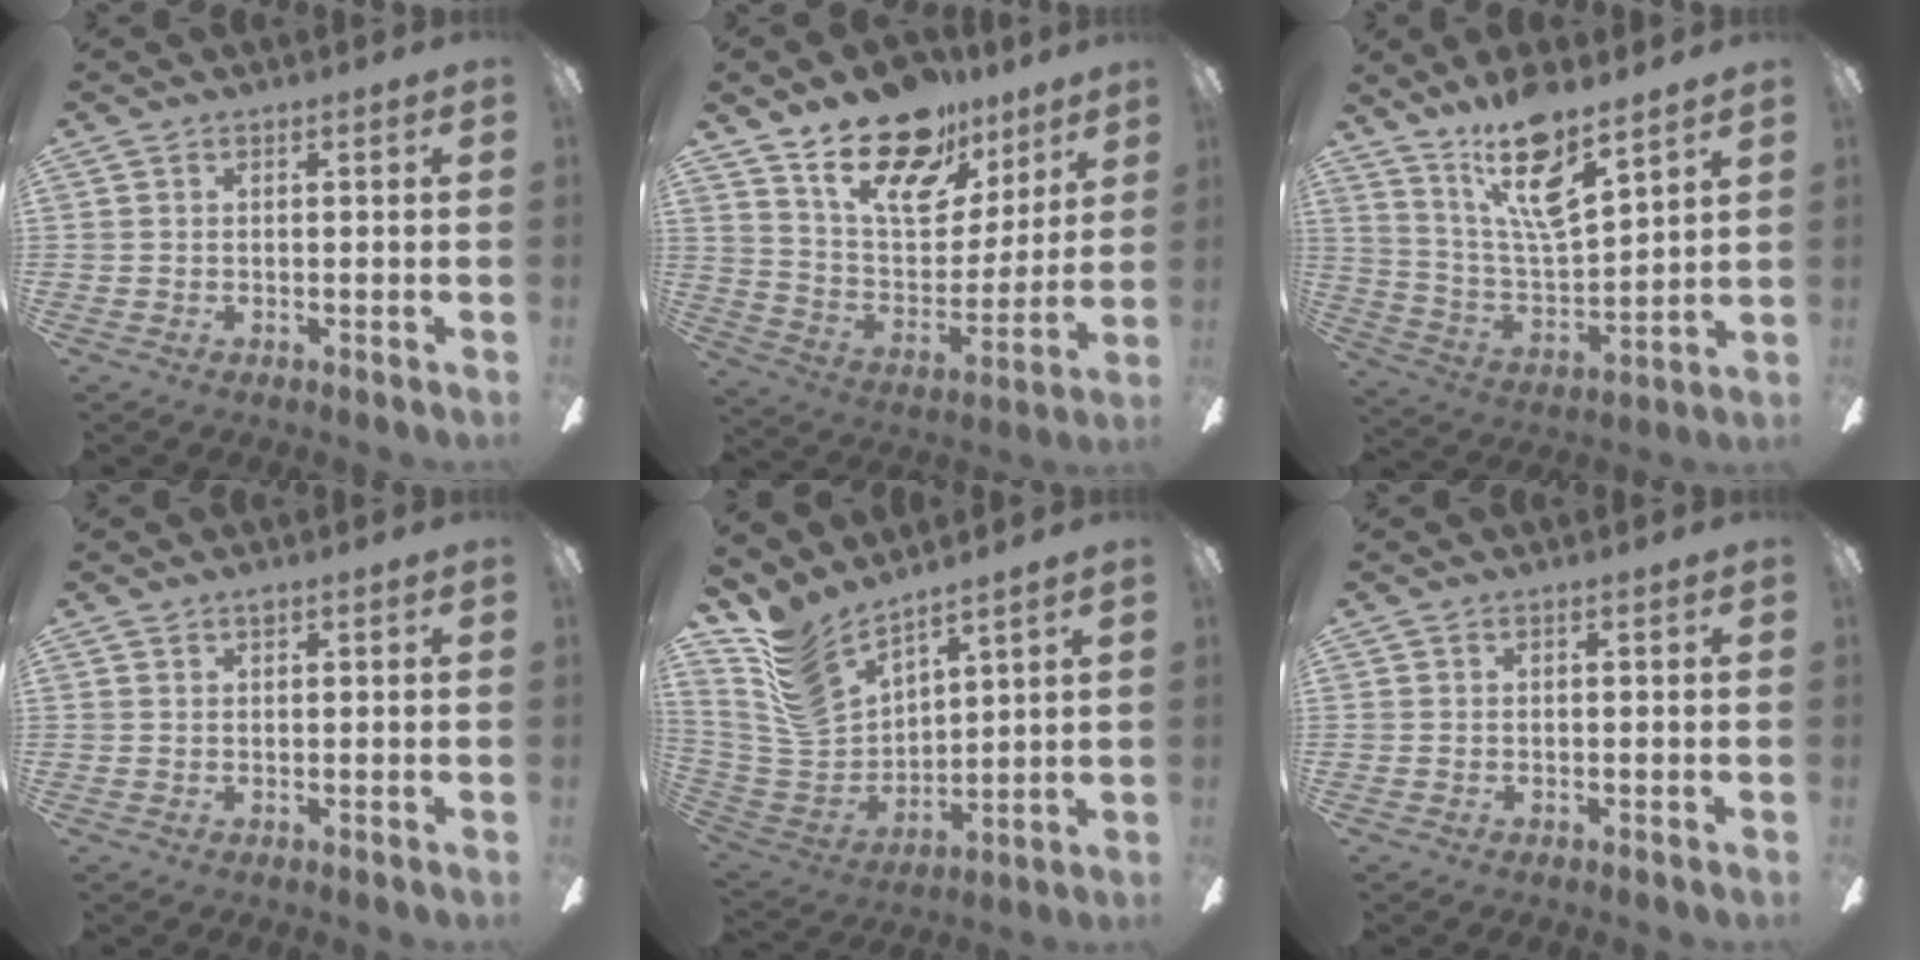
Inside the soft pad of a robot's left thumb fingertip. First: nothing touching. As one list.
[{"total": 20.4, "force": [14.4, 10.0, 10.3], "torque": [-0.171, -0.091, 0.257]}, {"total": 15.9, "force": [11.5, 4.4, 10.0], "torque": [-0.207, -0.065, 0.198]}, {"total": 1.1, "force": [0.8, 0.5, 0.6], "torque": [-0.014, 0.001, 0.014]}, {"total": 12.0, "force": [9.4, 6.0, 4.5], "torque": [-0.130, -0.064, 0.185]}, {"total": 0.0}]